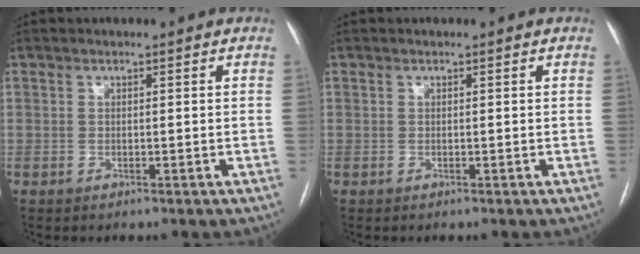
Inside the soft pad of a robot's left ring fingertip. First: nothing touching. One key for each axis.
{"total": 0.0}